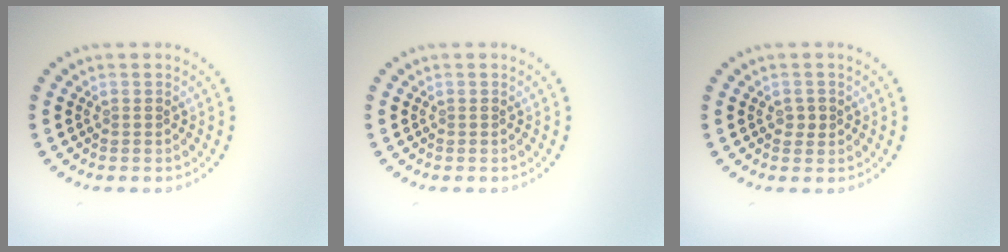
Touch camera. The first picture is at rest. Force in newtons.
{"total": 0.0}
{"total": 1.1, "press": 1.1, "slide": 0.3}